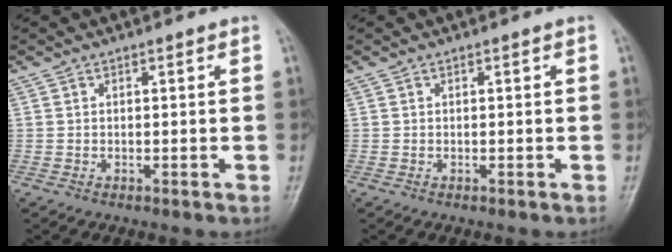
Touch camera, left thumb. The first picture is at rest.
{"total": 0.0}